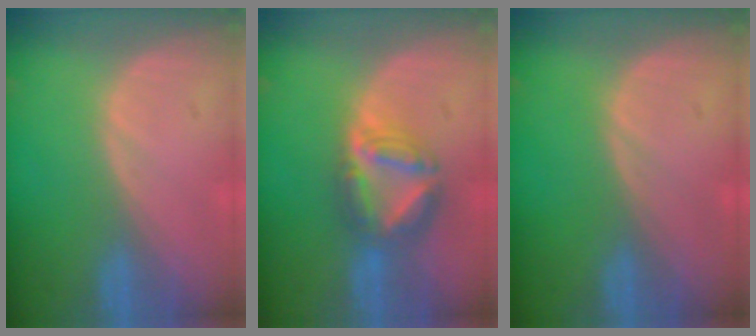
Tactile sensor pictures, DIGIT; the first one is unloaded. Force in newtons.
{"total": 7.3, "press": 6.4, "slide": 3.5}
{"total": 0.0}